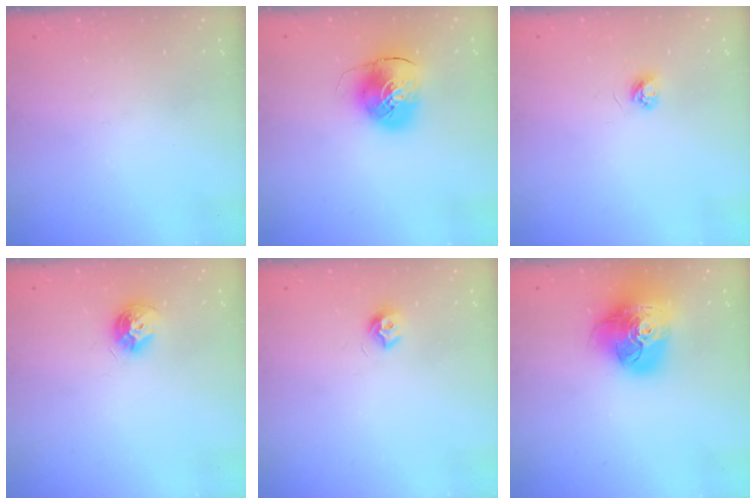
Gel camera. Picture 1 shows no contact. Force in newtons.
{"total": 9.8, "press": 9.7, "slide": 1.5}
{"total": 3.4, "press": 3.4, "slide": 0.4}
{"total": 8.9, "press": 8.9, "slide": 0.5}
{"total": 7.6, "press": 7.6, "slide": 0.6}
{"total": 21.4, "press": 21.3, "slide": 2.3}